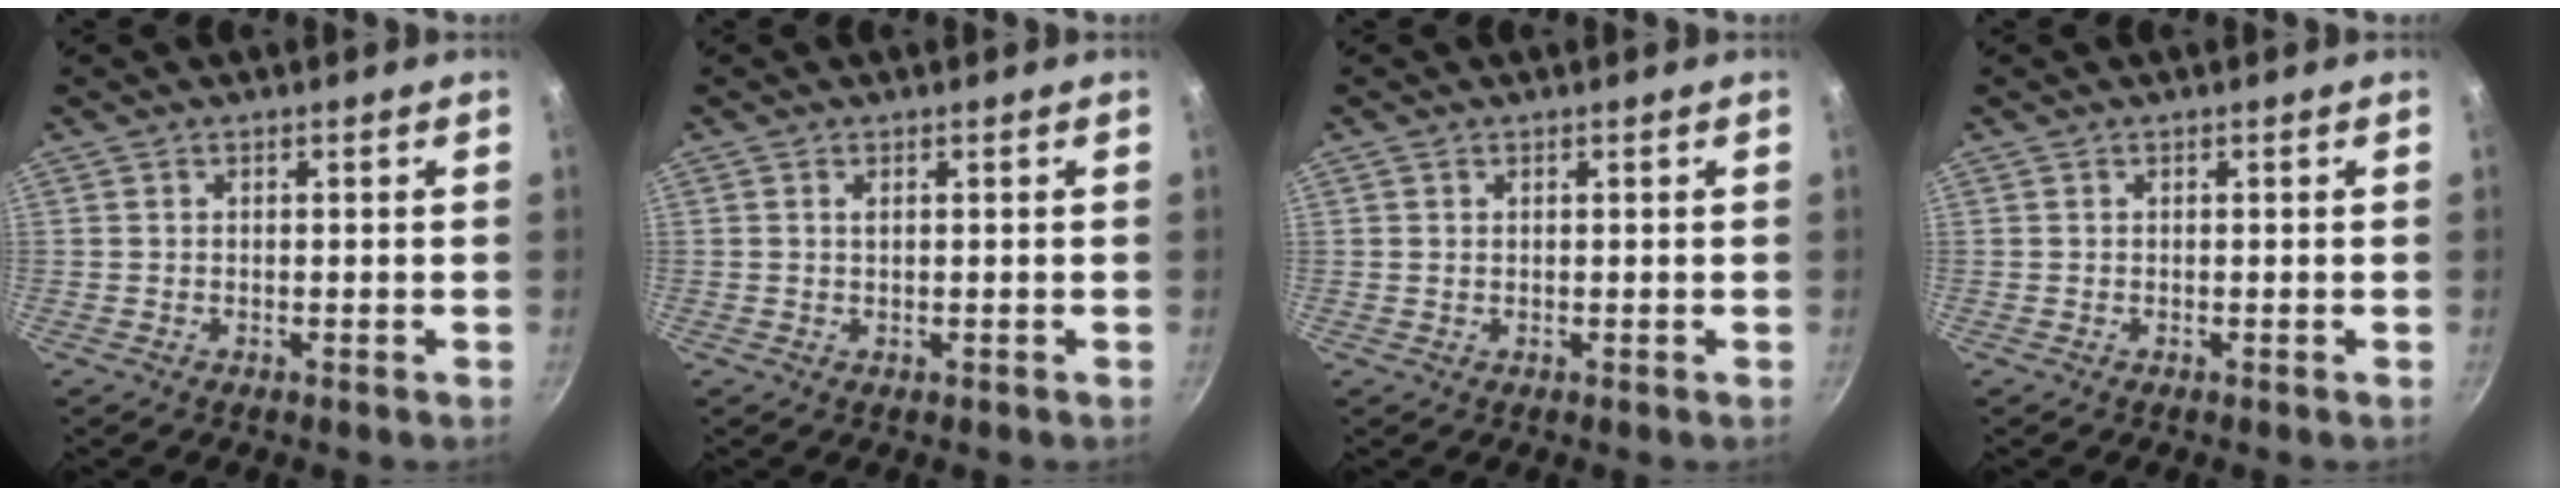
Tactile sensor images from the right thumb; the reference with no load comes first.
{"total": 0.8, "force": [0.2, 0.3, 0.7], "torque": [-0.012, 0.001, 0.004]}
{"total": 0.6, "force": [0.3, 0.5, 0.3], "torque": [-0.006, 0.001, 0.005]}
{"total": 0.0}